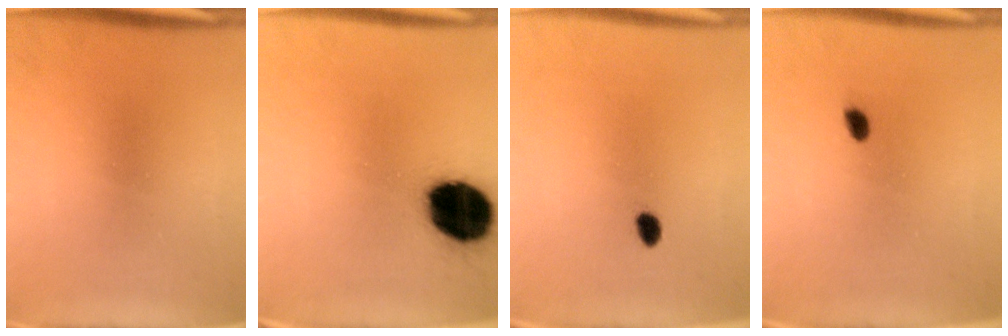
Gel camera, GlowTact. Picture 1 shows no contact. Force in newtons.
{"total": 19.6}
{"total": 2.0}
{"total": 1.6}